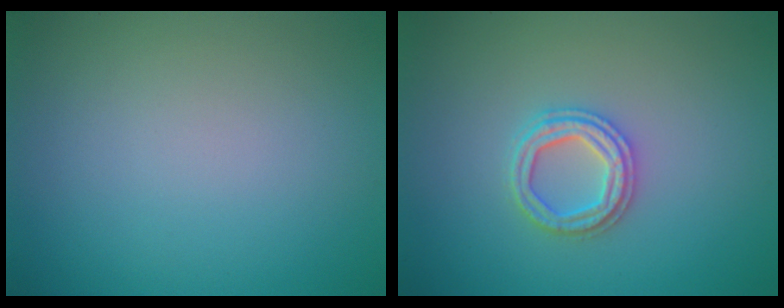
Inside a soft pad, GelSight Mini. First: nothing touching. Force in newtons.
{"total": 2.4, "press": 2.4, "slide": 0.3}